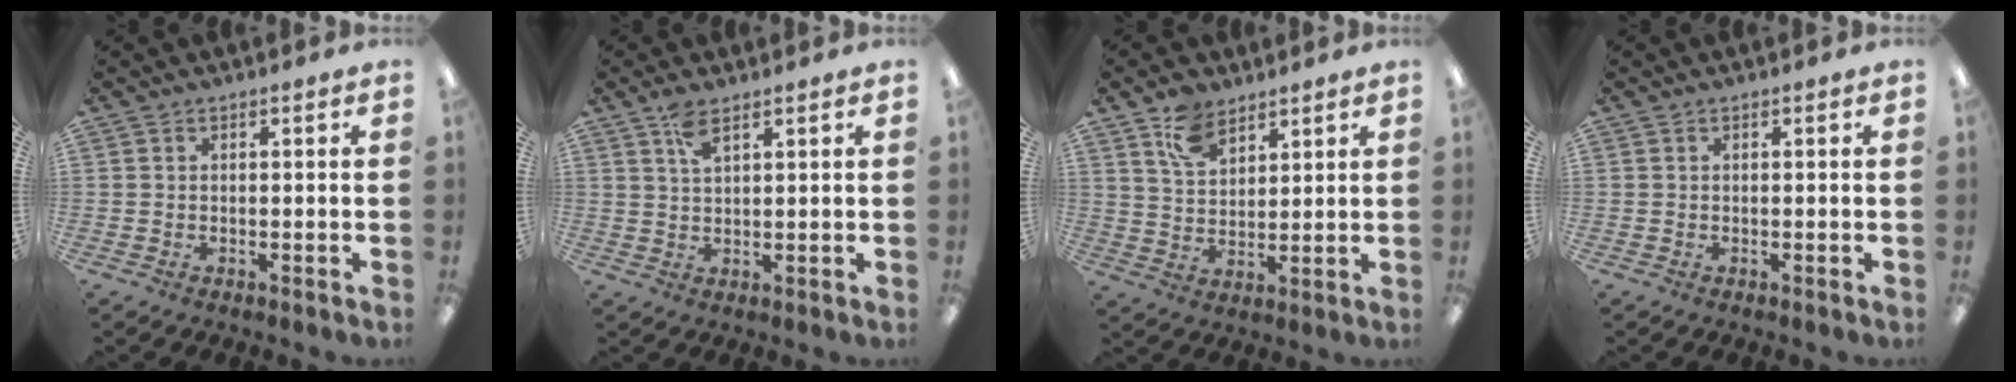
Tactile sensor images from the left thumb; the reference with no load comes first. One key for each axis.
{"total": 4.2, "fx": 2.8, "fy": 1.4, "fz": 2.7, "tx": -0.055, "ty": -0.002, "tz": 0.049}
{"total": 8.6, "fx": 6.0, "fy": 4.9, "fz": 3.8, "tx": -0.077, "ty": -0.020, "tz": 0.113}
{"total": 0.0}